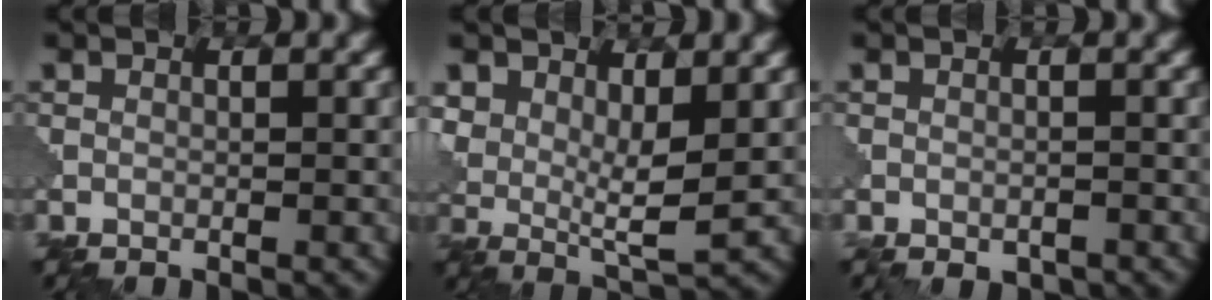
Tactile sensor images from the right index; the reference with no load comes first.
{"total": 3.6, "force": [1.3, 1.5, 3.0], "torque": [-0.068, -0.014, 0.029]}
{"total": 1.3, "force": [-1.2, 0.5, 0.0], "torque": [-0.003, -0.008, -0.008]}